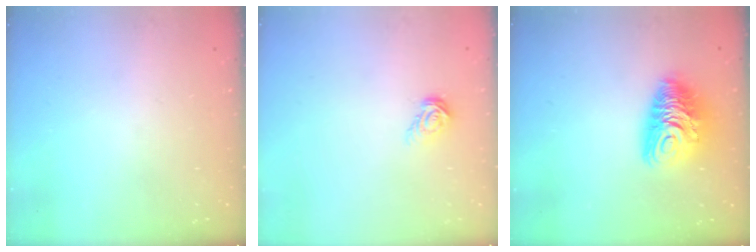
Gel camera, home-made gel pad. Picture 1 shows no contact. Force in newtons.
{"total": 4.9, "press": 4.9, "slide": 0.4}
{"total": 12.0, "press": 11.9, "slide": 1.2}